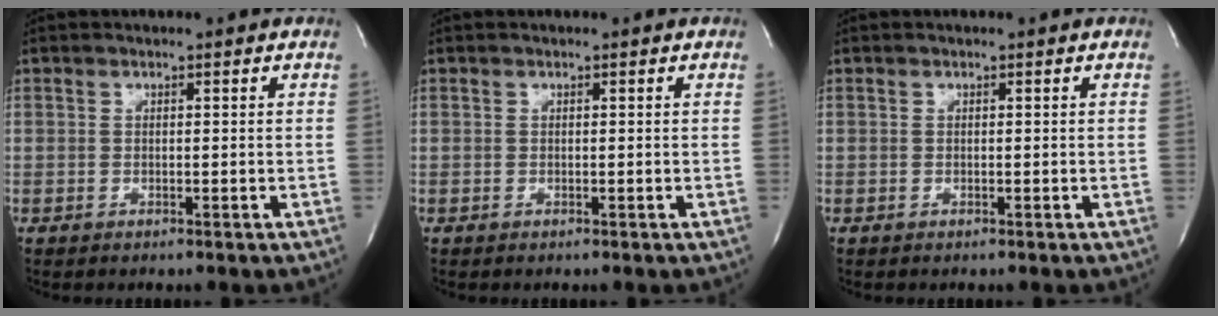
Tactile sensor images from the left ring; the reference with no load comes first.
{"total": 0.0}
{"total": 0.0}